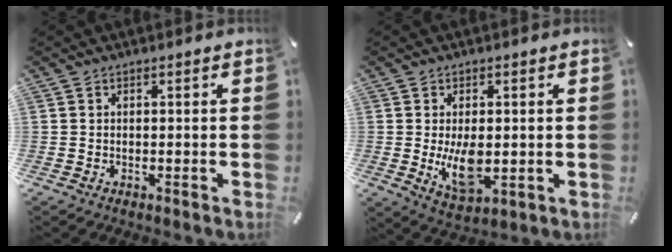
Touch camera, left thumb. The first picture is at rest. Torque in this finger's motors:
{"motor_torque": [-0.17, 0.70, 0.24, -0.15, 0.07]}